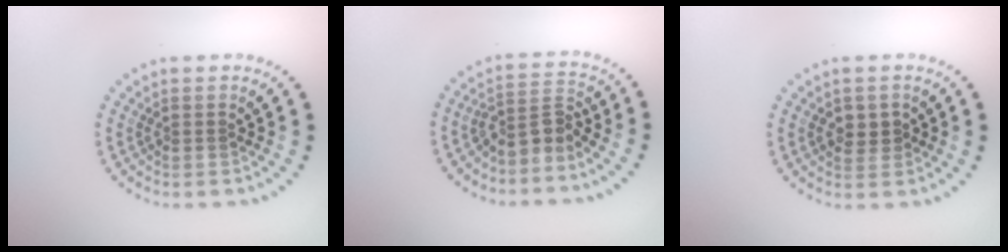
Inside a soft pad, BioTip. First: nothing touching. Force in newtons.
{"total": 2.7, "press": 2.0, "slide": 1.8}
{"total": 1.9, "press": 1.8, "slide": 0.3}